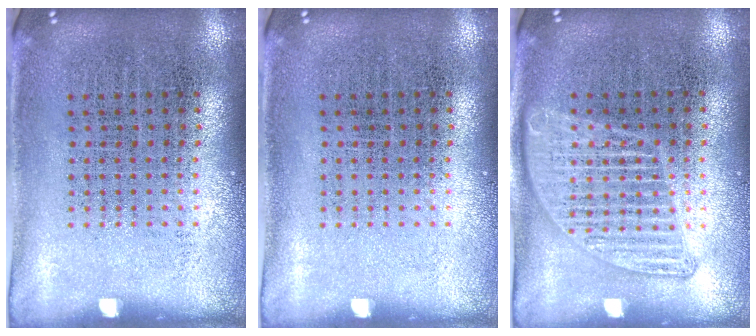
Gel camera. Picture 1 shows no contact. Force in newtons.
{"total": 0.0}
{"total": 1.3, "press": 1.3, "slide": 0.2}